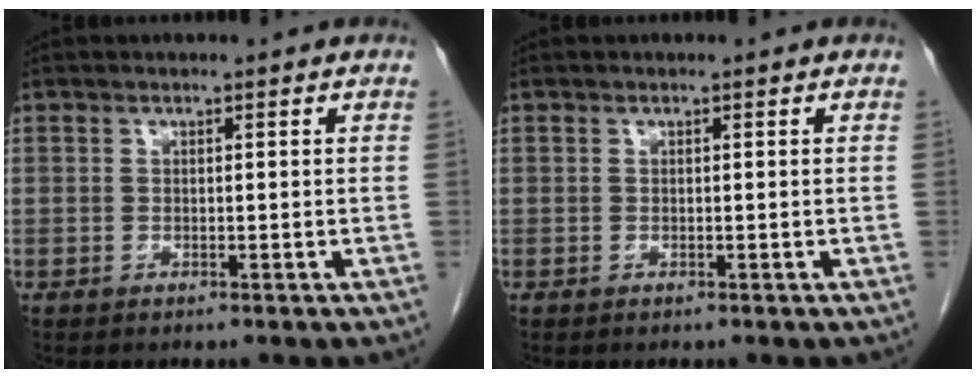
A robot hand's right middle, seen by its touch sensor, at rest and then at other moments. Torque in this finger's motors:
{"motor_torque": [-0.34, -0.17, -0.03, -0.01]}